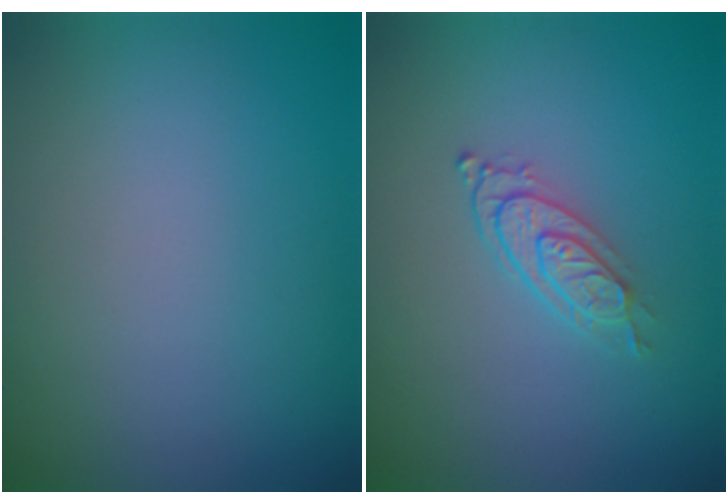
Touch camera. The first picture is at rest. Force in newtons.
{"total": 2.7, "press": 2.1, "slide": 1.7}